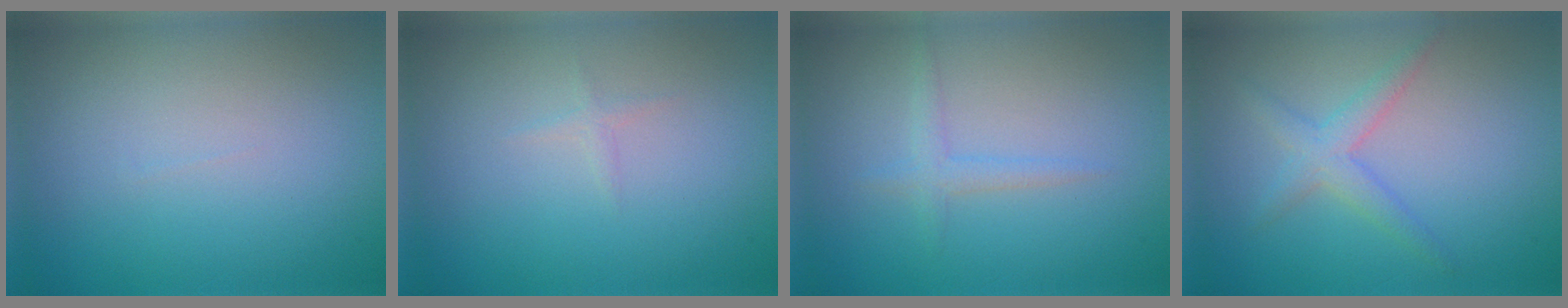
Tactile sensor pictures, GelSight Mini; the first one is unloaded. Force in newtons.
{"total": 0.6, "press": 0.6, "slide": 0.0}
{"total": 1.4, "press": 1.4, "slide": 0.1}
{"total": 2.3, "press": 2.3, "slide": 0.1}